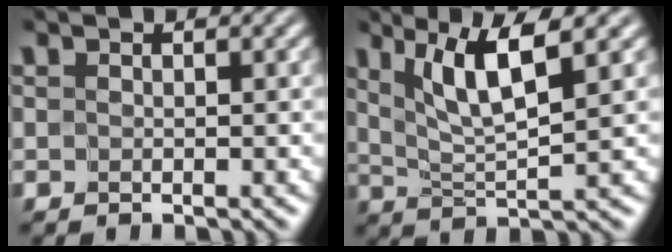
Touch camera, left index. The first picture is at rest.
{"total": 5.8, "force": [2.7, 0.9, 5.0], "torque": [-0.089, -0.003, 0.051]}